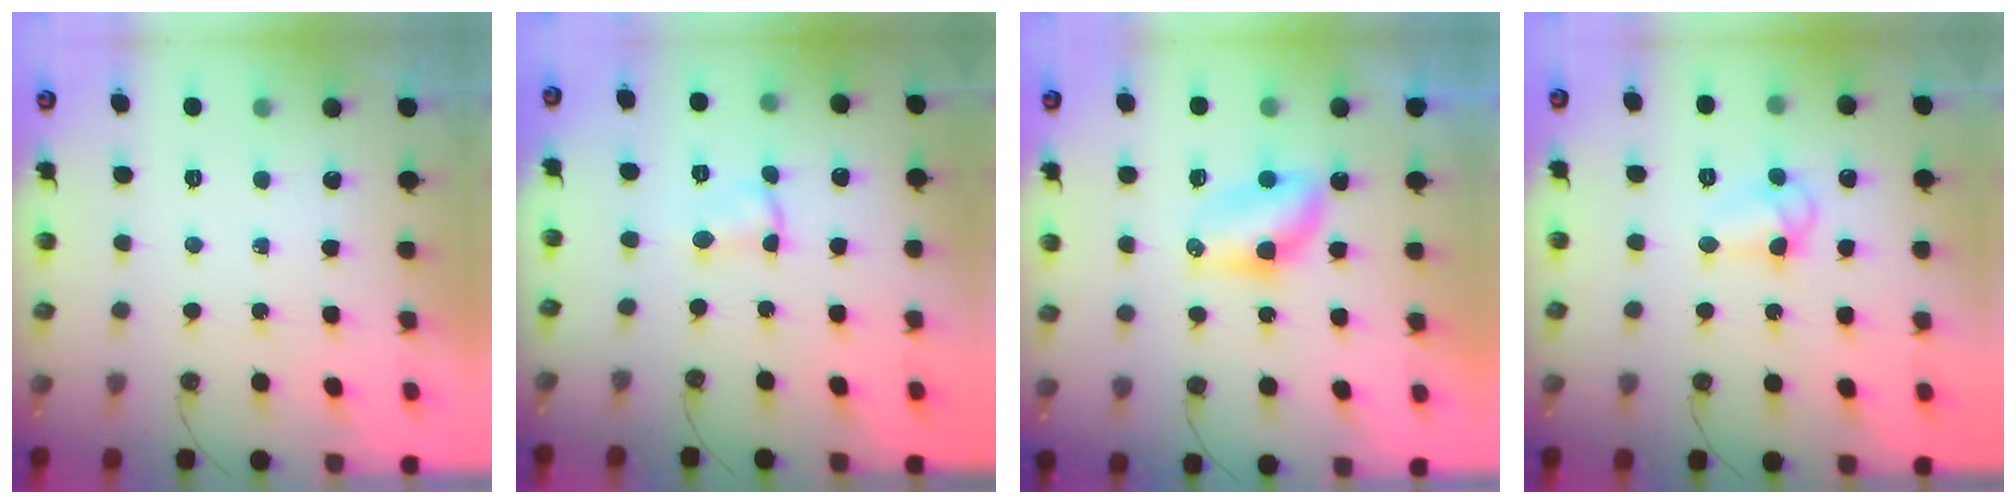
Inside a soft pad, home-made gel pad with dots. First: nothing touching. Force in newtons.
{"total": 1.3, "press": 1.2, "slide": 0.4}
{"total": 5.8, "press": 5.7, "slide": 0.7}
{"total": 8.8, "press": 8.7, "slide": 0.7}